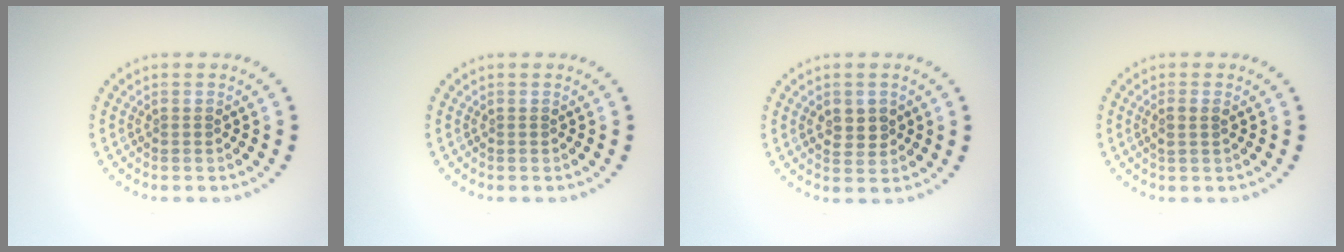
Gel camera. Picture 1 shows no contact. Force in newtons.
{"total": 0.0}
{"total": 2.1, "press": 2.0, "slide": 0.5}
{"total": 1.1, "press": 1.1, "slide": 0.4}